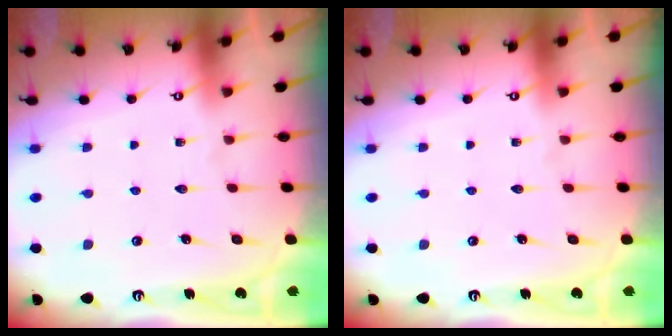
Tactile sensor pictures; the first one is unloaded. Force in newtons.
{"total": 0.0}